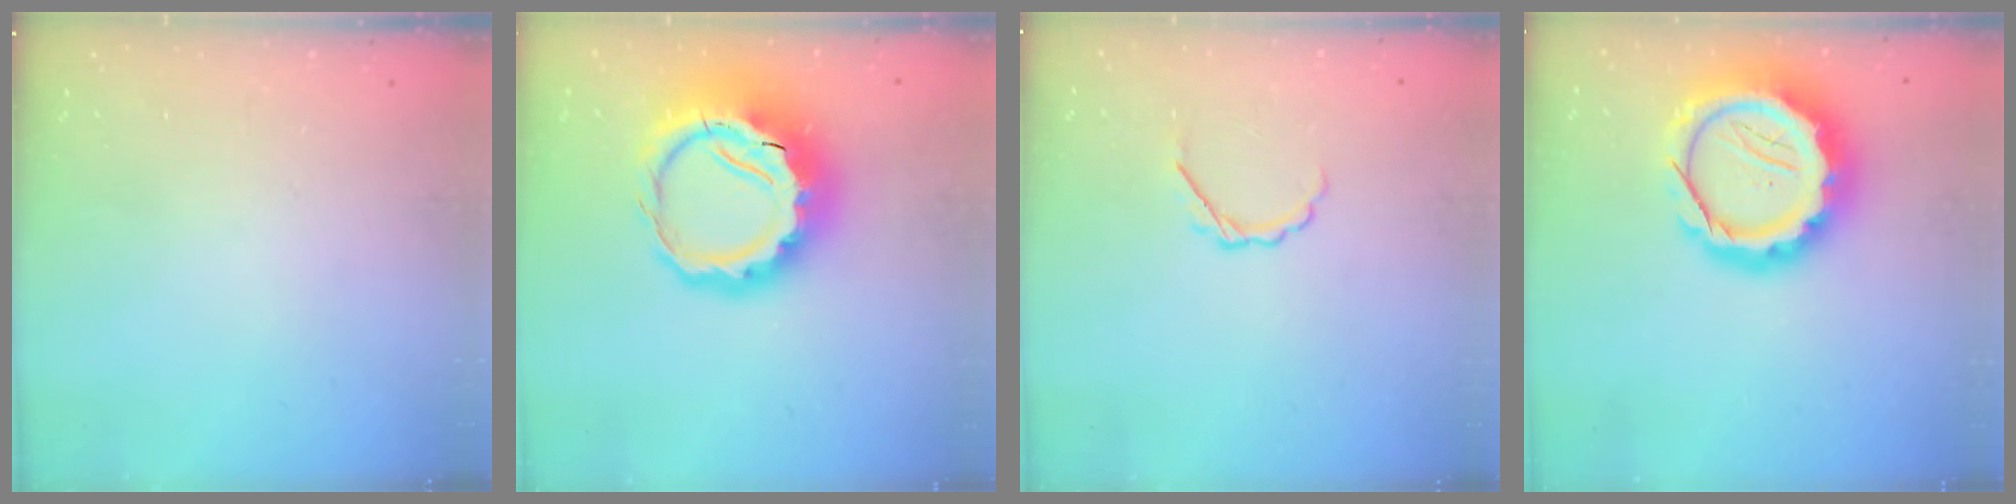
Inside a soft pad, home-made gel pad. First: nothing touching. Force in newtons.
{"total": 16.5, "press": 16.2, "slide": 3.4}
{"total": 2.9, "press": 2.7, "slide": 0.9}
{"total": 18.8, "press": 18.4, "slide": 4.0}